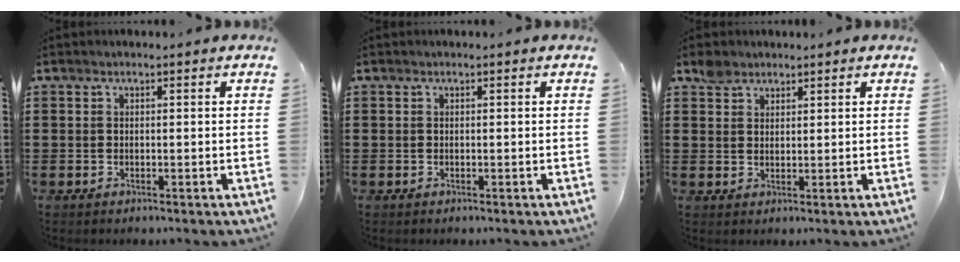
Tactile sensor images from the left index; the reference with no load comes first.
{"total": 0.0}
{"total": 2.6, "force": [2.1, 1.6, 0.2], "torque": [-0.002, 0.002, 0.039]}